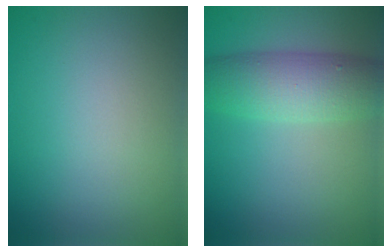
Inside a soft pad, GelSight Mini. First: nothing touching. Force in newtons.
{"total": 5.8, "press": 5.8, "slide": 0.1}